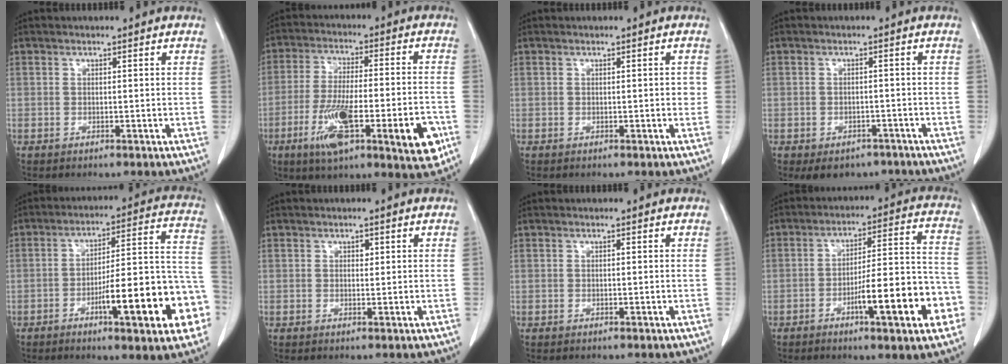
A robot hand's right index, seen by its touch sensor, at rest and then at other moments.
{"total": 18.5, "force": [-7.1, 3.4, 16.7], "torque": [-0.243, -0.010, -0.104]}
{"total": 0.9, "force": [0.0, 0.4, 0.8], "torque": [-0.009, 0.001, 0.000]}
{"total": 6.1, "force": [-4.3, 4.0, 1.5], "torque": [-0.006, 0.010, -0.054]}
{"total": 18.5, "force": [-6.9, 2.9, 16.9], "torque": [-0.184, 0.027, -0.090]}
{"total": 0.8, "force": [0.3, 0.5, 0.5], "torque": [-0.007, 0.000, 0.004]}
{"total": 0.0}
{"total": 15.0, "force": [-5.9, 2.1, 13.6], "torque": [-0.195, 0.018, -0.083]}